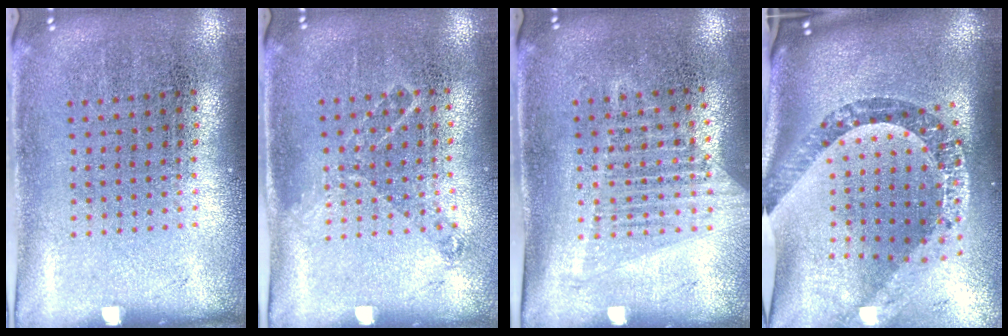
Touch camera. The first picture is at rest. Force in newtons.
{"total": 0.9, "press": 0.8, "slide": 0.2}
{"total": 1.5, "press": 1.4, "slide": 0.5}
{"total": 3.1, "press": 2.3, "slide": 2.1}